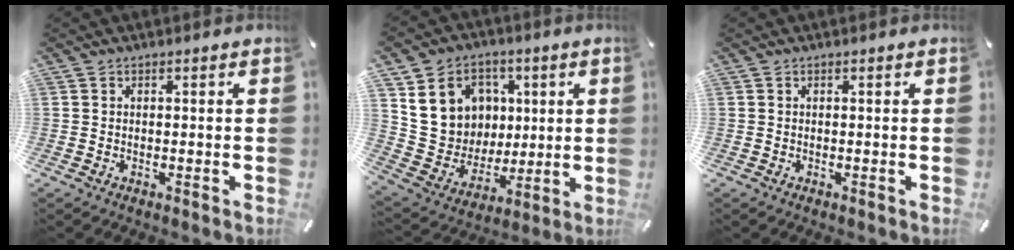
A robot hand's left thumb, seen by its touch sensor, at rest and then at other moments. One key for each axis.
{"total": 15.0, "fx": 5.1, "fy": 13.4, "fz": 4.6, "tx": -0.081, "ty": -0.018, "tz": 0.112}
{"total": 0.0}